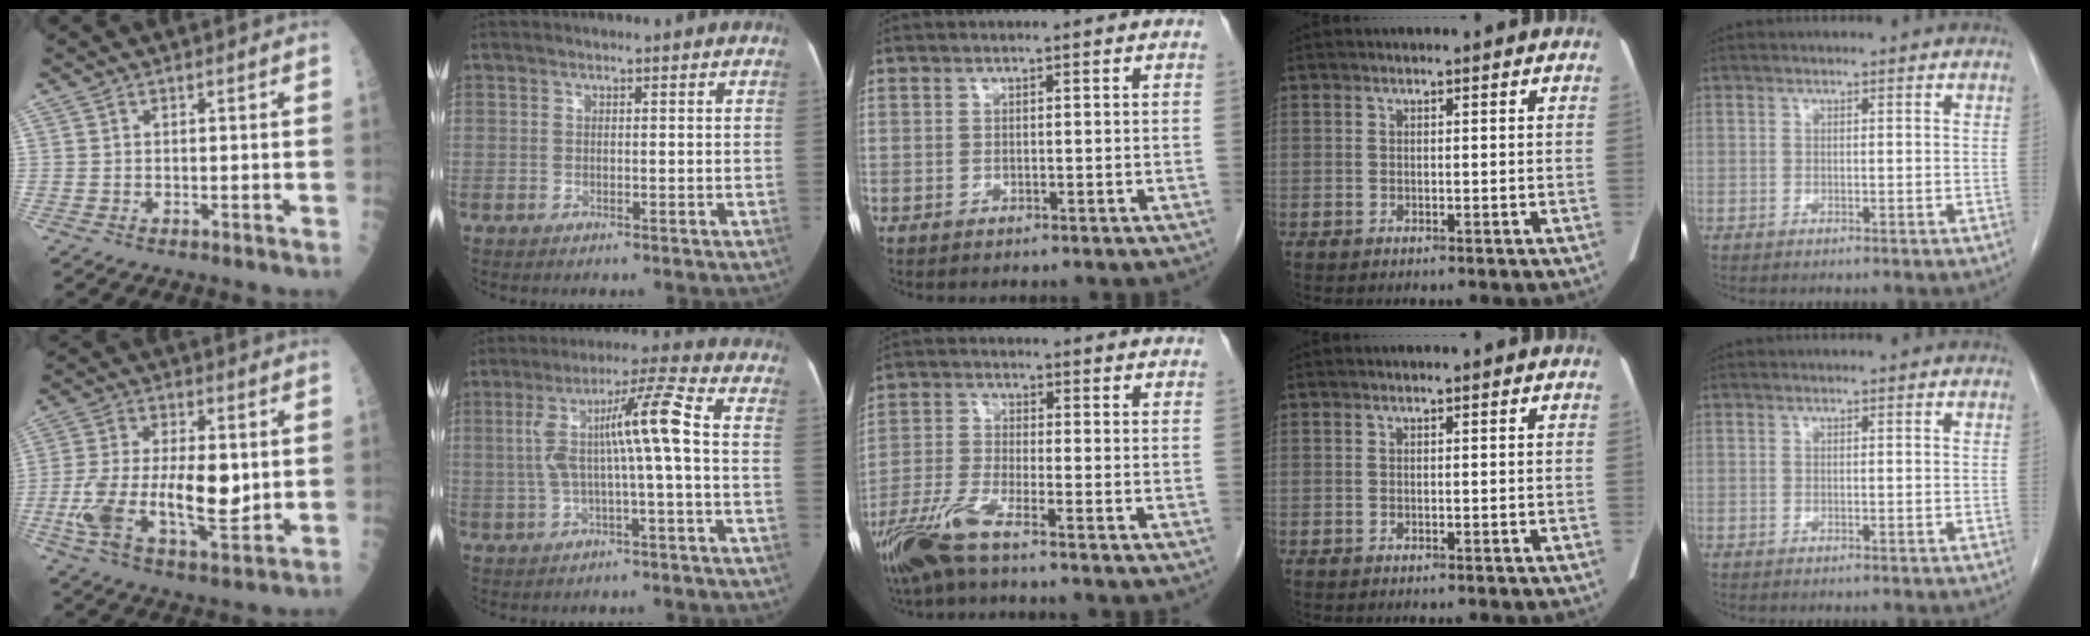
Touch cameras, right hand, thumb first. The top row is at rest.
{"thumb": {"total": 16.7, "force": [-1.0, 7.2, 15.0], "torque": [-0.286, -0.006, -0.016]}, "index": {"total": 9.7, "force": [-0.2, -0.3, 9.7], "torque": [-0.176, 0.034, -0.001]}, "middle": {"total": 7.2, "force": [-5.1, 0.3, 5.1], "torque": [-0.114, -0.022, -0.105]}}